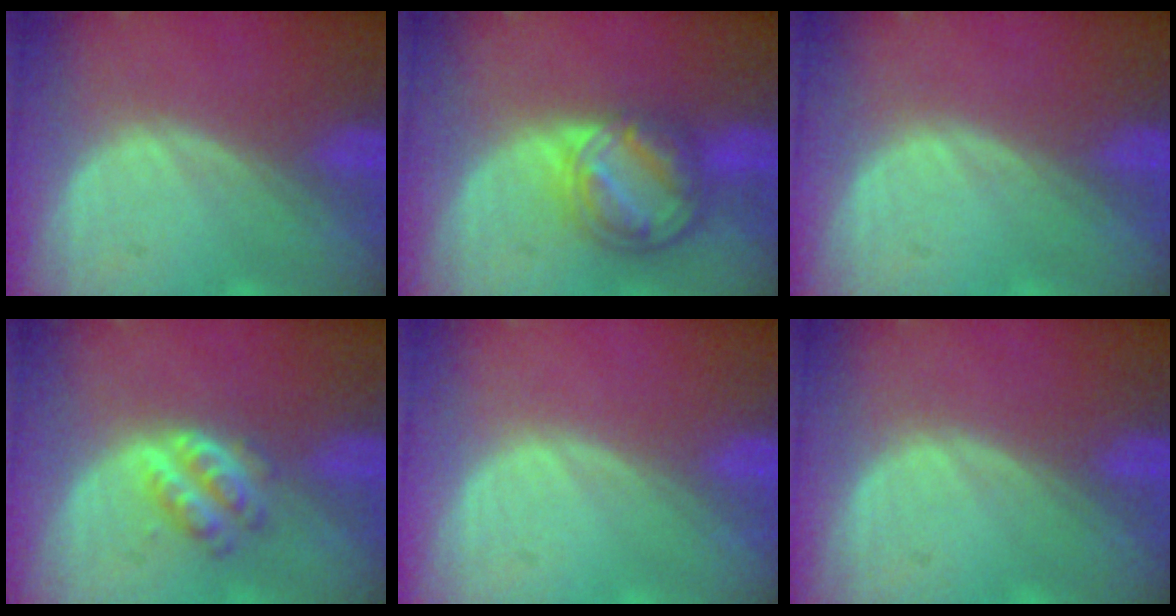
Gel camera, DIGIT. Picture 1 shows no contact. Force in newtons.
{"total": 8.1, "press": 7.0, "slide": 4.2}
{"total": 0.0}
{"total": 4.3, "press": 4.1, "slide": 1.2}
{"total": 0.0}
{"total": 0.0}